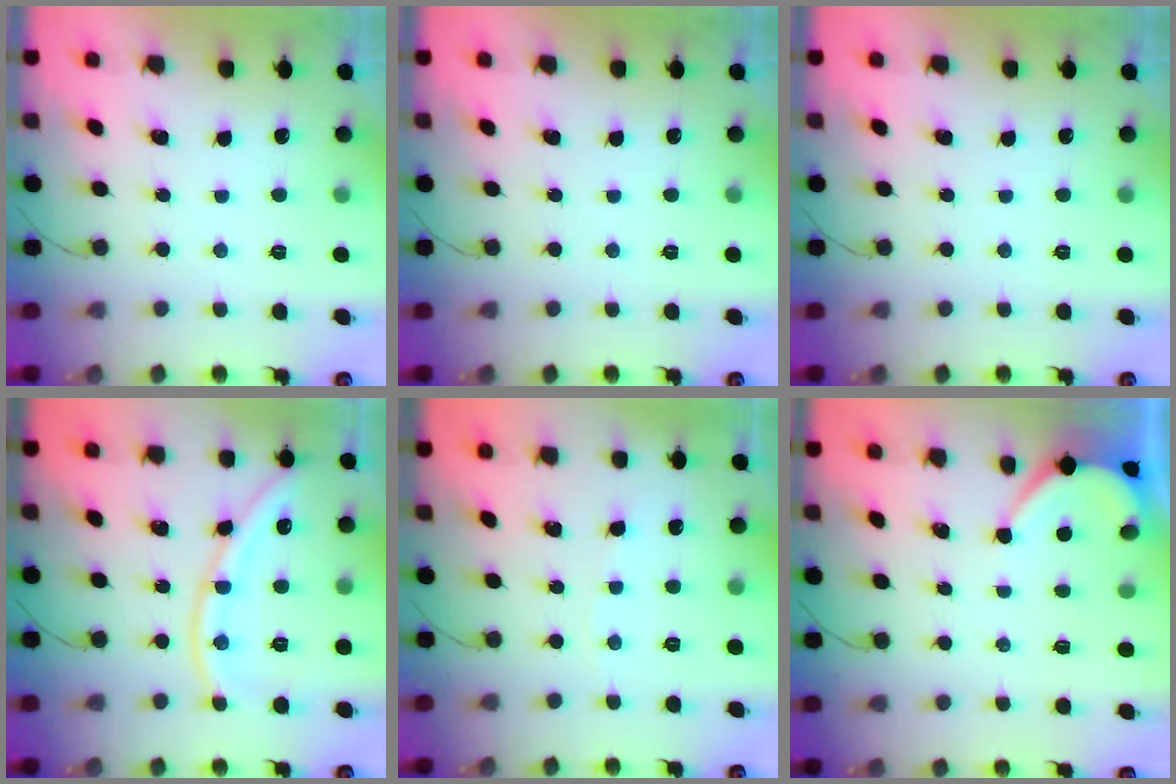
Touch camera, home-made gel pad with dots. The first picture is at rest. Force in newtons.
{"total": 0.0}
{"total": 0.0}
{"total": 12.0, "press": 11.8, "slide": 1.6}
{"total": 1.0, "press": 0.9, "slide": 0.2}
{"total": 2.6, "press": 2.6, "slide": 0.4}